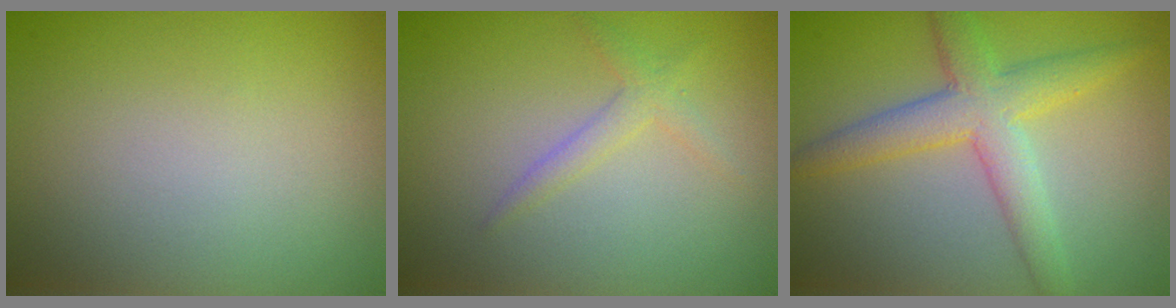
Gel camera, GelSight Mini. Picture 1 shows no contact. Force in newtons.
{"total": 1.4, "press": 1.4, "slide": 0.1}
{"total": 5.0, "press": 5.0, "slide": 0.3}